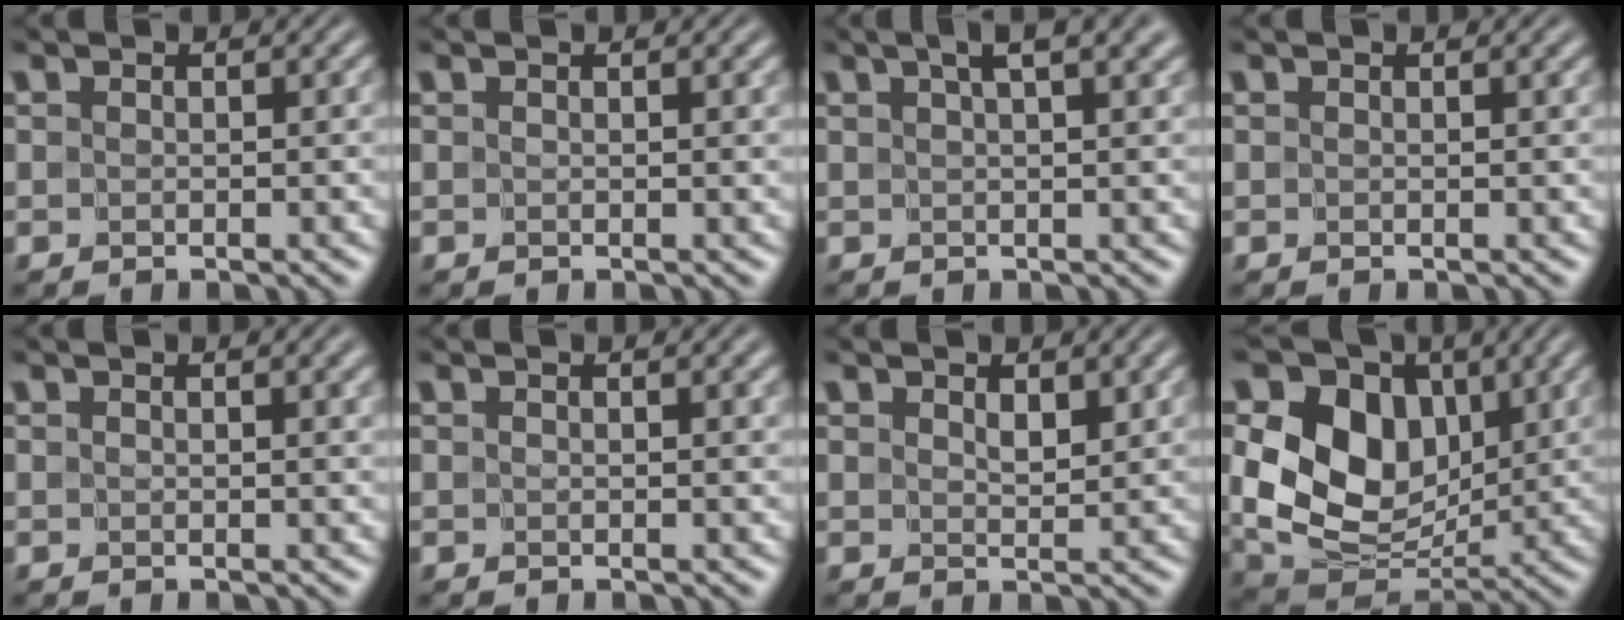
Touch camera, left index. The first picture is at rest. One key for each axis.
{"total": 0.8, "fx": 0.5, "fy": 0.0, "fz": 0.7, "tx": -0.006, "ty": -0.002, "tz": 0.008}
{"total": 4.8, "fx": 3.1, "fy": 1.3, "fz": 3.5, "tx": -0.038, "ty": 0.013, "tz": 0.032}
{"total": 1.1, "fx": 0.8, "fy": 0.3, "fz": 0.7, "tx": -0.006, "ty": -0.004, "tz": 0.010}
{"total": 2.7, "fx": 1.3, "fy": 0.8, "fz": 2.2, "tx": -0.021, "ty": 0.002, "tz": 0.010}
{"total": 1.8, "fx": 1.0, "fy": 0.4, "fz": 1.5, "tx": -0.015, "ty": -0.001, "tz": 0.011}
{"total": 1.7, "fx": 1.1, "fy": 0.7, "fz": 1.2, "tx": -0.017, "ty": -0.006, "tz": 0.024}
{"total": 10.8, "fx": 2.1, "fy": 8.0, "fz": 7.0, "tx": -0.139, "ty": -0.010, "tz": 0.036}